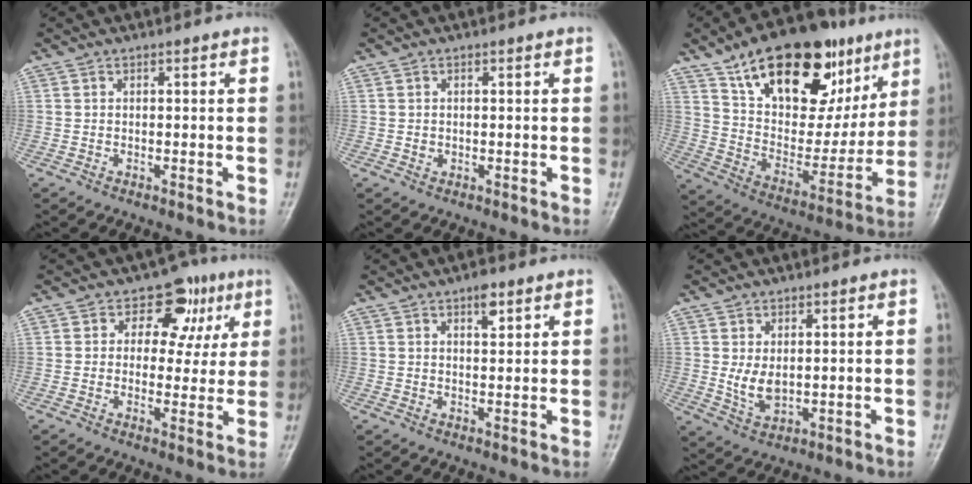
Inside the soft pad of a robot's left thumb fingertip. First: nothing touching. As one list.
[{"total": 1.0, "force": [0.0, 0.9, 0.4], "torque": [-0.005, 0.001, 0.002]}, {"total": 29.0, "force": [15.5, 15.3, 19.2], "torque": [-0.258, -0.016, 0.259]}, {"total": 9.6, "force": [3.6, 7.2, 5.2], "torque": [-0.010, -0.002, 0.042]}, {"total": 3.4, "force": [2.0, 1.4, 2.3], "torque": [-0.024, -0.010, 0.030]}, {"total": 4.8, "force": [0.7, 3.0, 3.6], "torque": [-0.058, -0.014, 0.024]}]